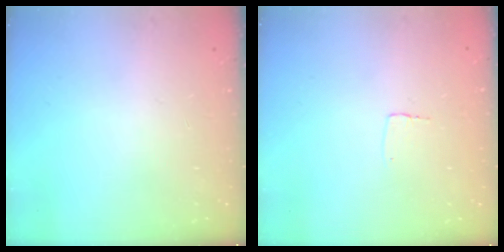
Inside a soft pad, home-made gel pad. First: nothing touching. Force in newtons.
{"total": 2.6, "press": 2.6, "slide": 0.1}